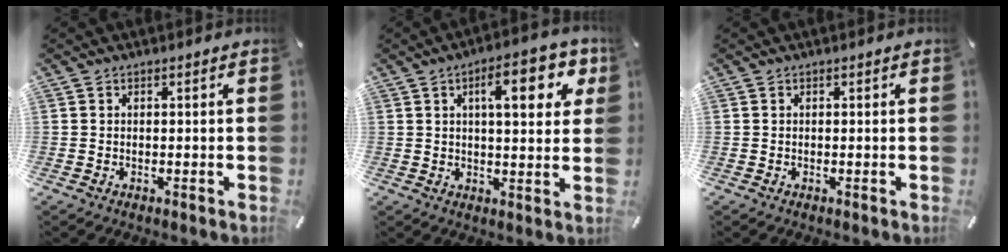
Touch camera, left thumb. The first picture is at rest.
{"total": 12.6, "force": [4.9, 4.7, 10.6], "torque": [-0.145, -0.008, 0.073]}
{"total": 0.0}